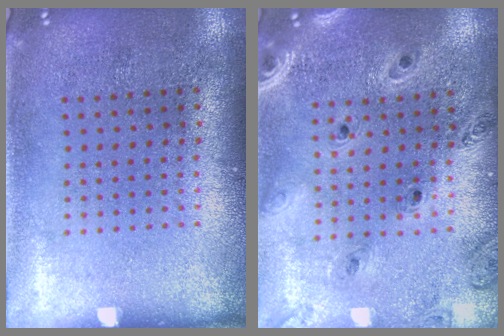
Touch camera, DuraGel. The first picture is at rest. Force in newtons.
{"total": 1.4, "press": 1.3, "slide": 0.2}